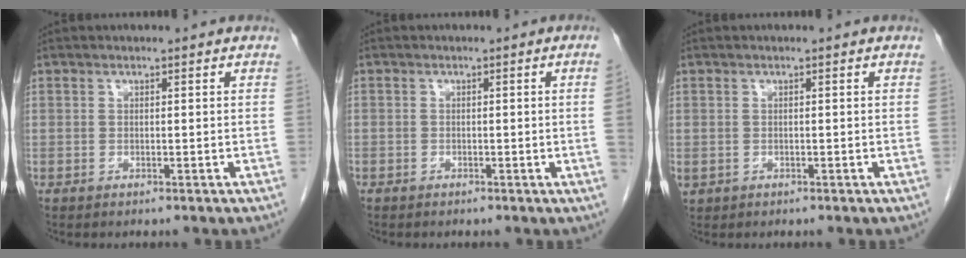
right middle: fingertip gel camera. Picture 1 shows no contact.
{"total": 1.5, "force": [-0.3, -0.5, 1.4], "torque": [-0.016, -0.001, -0.007]}
{"total": 0.9, "force": [-0.1, 0.8, 0.4], "torque": [-0.011, 0.001, 0.007]}